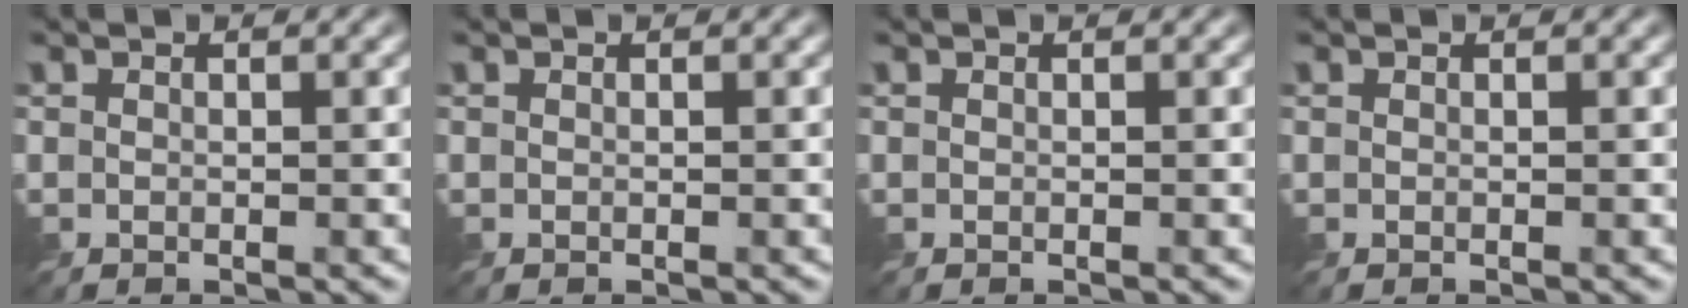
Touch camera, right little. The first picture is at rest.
{"total": 0.0}
{"total": 0.0}
{"total": 0.0}